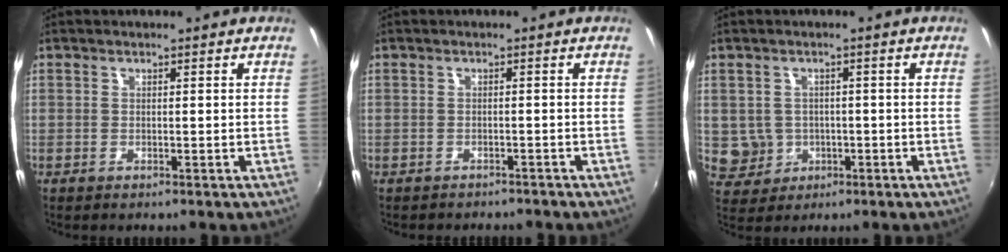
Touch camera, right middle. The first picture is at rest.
{"total": 3.1, "force": [-2.8, 1.1, 0.7], "torque": [-0.024, -0.015, -0.041]}
{"total": 5.1, "force": [-0.7, 5.0, 1.0], "torque": [-0.032, 0.008, 0.005]}